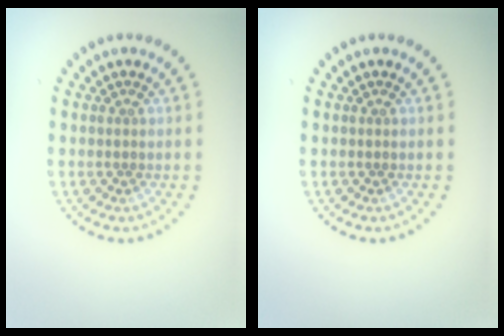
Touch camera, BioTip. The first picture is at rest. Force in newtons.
{"total": 0.0}